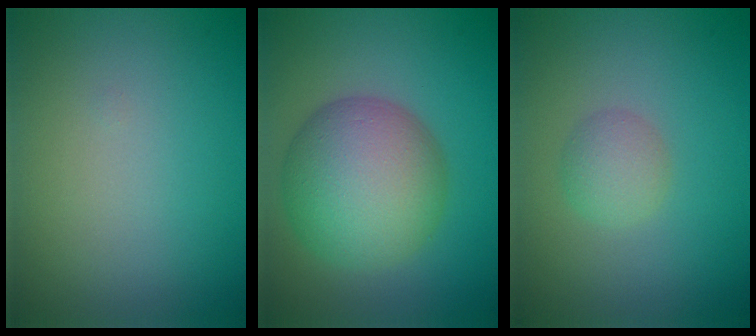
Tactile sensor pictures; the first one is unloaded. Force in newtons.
{"total": 9.1, "press": 9.1, "slide": 0.3}
{"total": 2.0, "press": 2.0, "slide": 0.0}